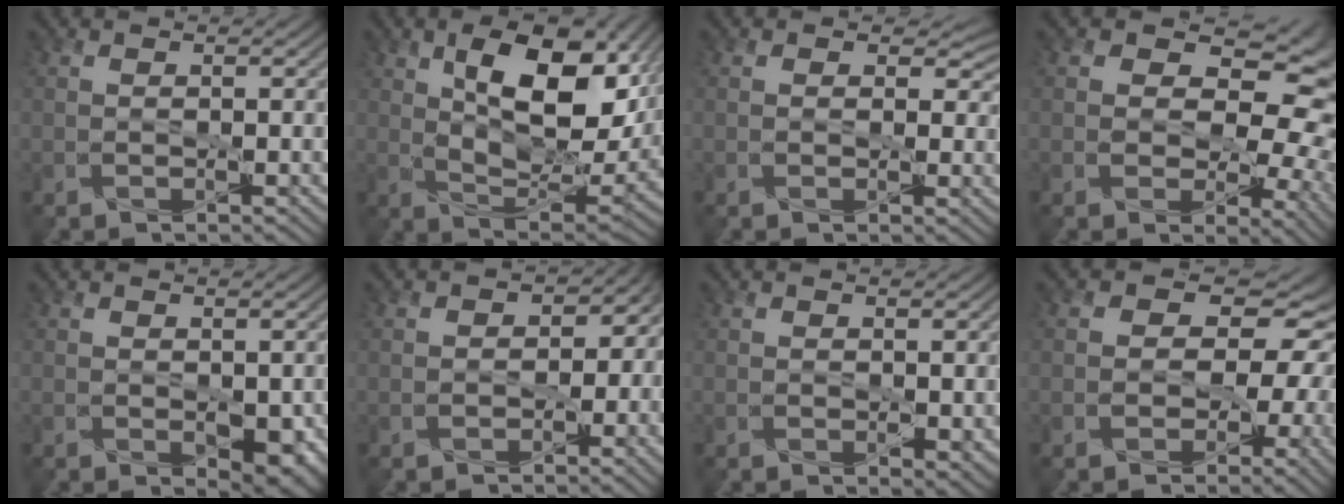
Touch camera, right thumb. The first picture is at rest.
{"total": 14.4, "force": [5.1, 7.2, 11.3], "torque": [-0.185, -0.011, 0.094]}
{"total": 2.5, "force": [1.0, 2.1, 1.1], "torque": [-0.020, -0.009, 0.005]}
{"total": 12.7, "force": [1.7, 8.6, 9.2], "torque": [-0.112, -0.006, 0.030]}
{"total": 2.6, "force": [-0.3, 1.6, 2.1], "torque": [-0.031, -0.014, 0.004]}
{"total": 2.9, "force": [-0.8, 2.5, 1.1], "torque": [0.001, -0.005, -0.013]}
{"total": 1.0, "force": [0.3, 0.6, 0.8], "torque": [-0.010, -0.007, 0.011]}
{"total": 10.3, "force": [-0.4, 8.3, 6.2], "torque": [-0.072, 0.014, -0.029]}